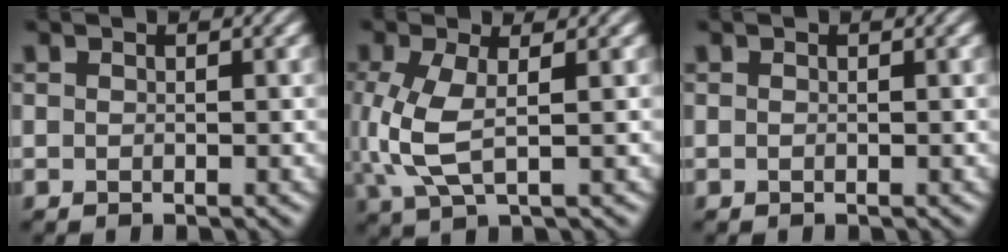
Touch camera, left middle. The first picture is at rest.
{"total": 4.5, "force": [0.3, 1.9, 4.1], "torque": [-0.111, -0.004, 0.007]}
{"total": 0.0}